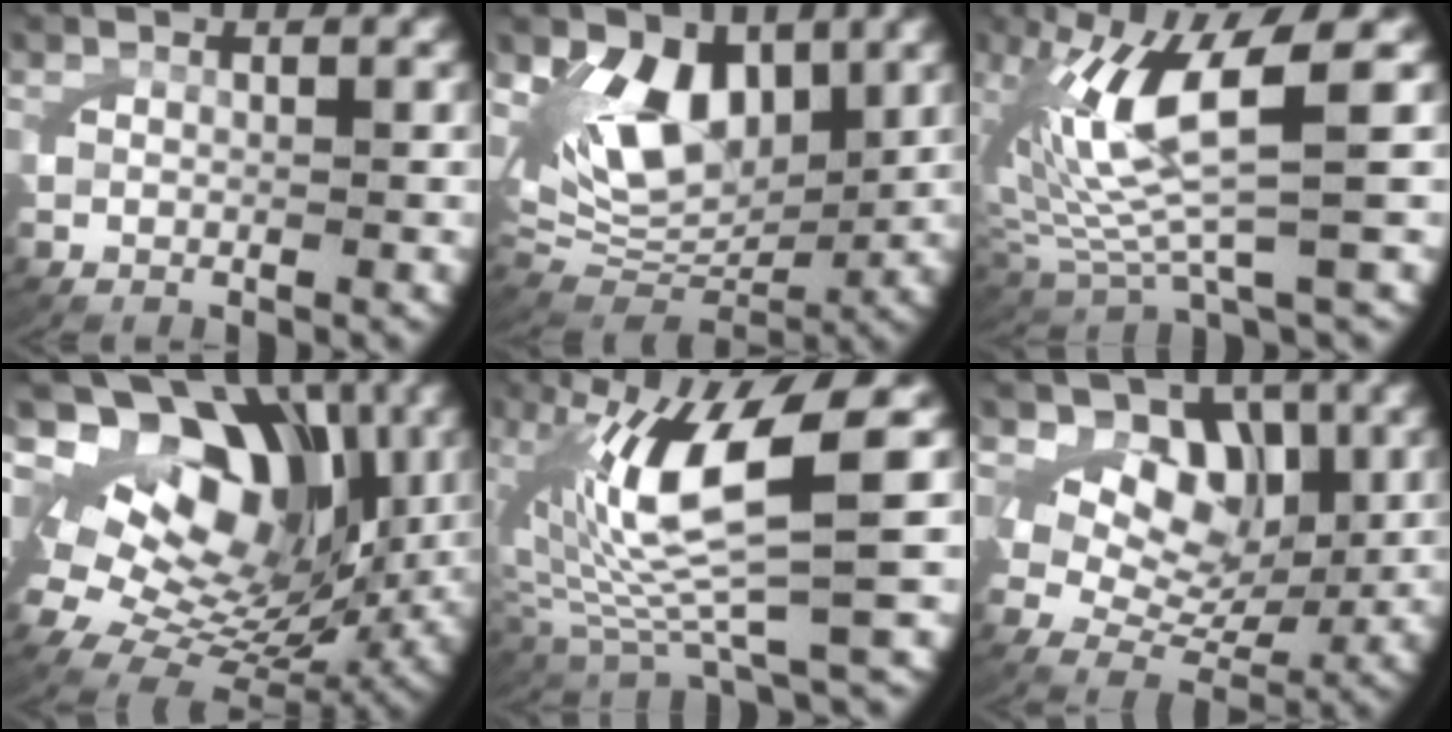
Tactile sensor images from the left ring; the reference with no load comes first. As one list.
[{"total": 10.1, "force": [2.7, 7.2, 6.6], "torque": [-0.142, -0.014, 0.048]}, {"total": 9.5, "force": [1.4, 4.6, 8.2], "torque": [-0.174, -0.007, 0.034]}, {"total": 18.8, "force": [4.0, 13.3, 12.7], "torque": [-0.234, -0.019, 0.071]}, {"total": 11.6, "force": [1.3, 5.5, 10.1], "torque": [-0.204, -0.009, 0.030]}, {"total": 7.4, "force": [1.8, 5.5, 4.6], "torque": [-0.084, -0.025, 0.032]}]